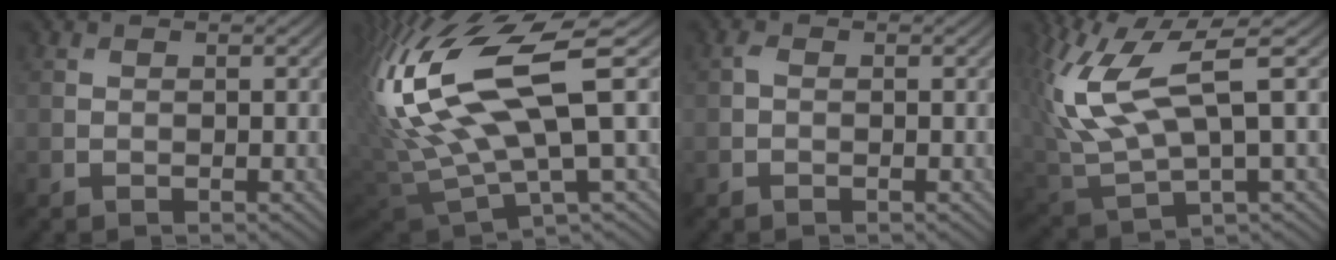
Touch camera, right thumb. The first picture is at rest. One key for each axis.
{"total": 18.0, "fx": 3.7, "fy": 6.4, "fz": 16.4, "tx": -0.383, "ty": 0.003, "tz": 0.080}
{"total": 0.8, "fx": -0.3, "fy": 0.4, "fz": 0.6, "tx": -0.016, "ty": 0.004, "tz": -0.008}
{"total": 14.3, "fx": 3.5, "fy": 5.9, "fz": 12.6, "tx": -0.310, "ty": 0.005, "tz": 0.076}